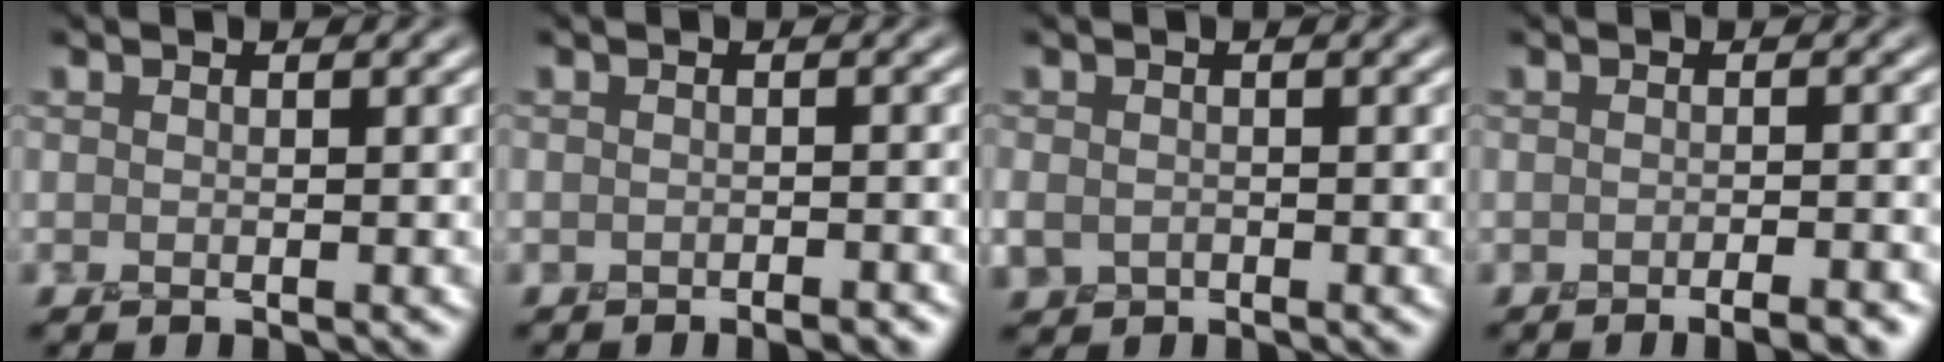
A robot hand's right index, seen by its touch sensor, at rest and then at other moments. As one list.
[{"total": 1.4, "force": [-1.0, 0.5, 0.7], "torque": [-0.003, 0.002, -0.012]}, {"total": 1.1, "force": [-0.2, 1.1, 0.2], "torque": [-0.002, 0.000, -0.005]}, {"total": 3.0, "force": [-2.0, 0.7, 2.1], "torque": [-0.010, 0.009, -0.025]}]